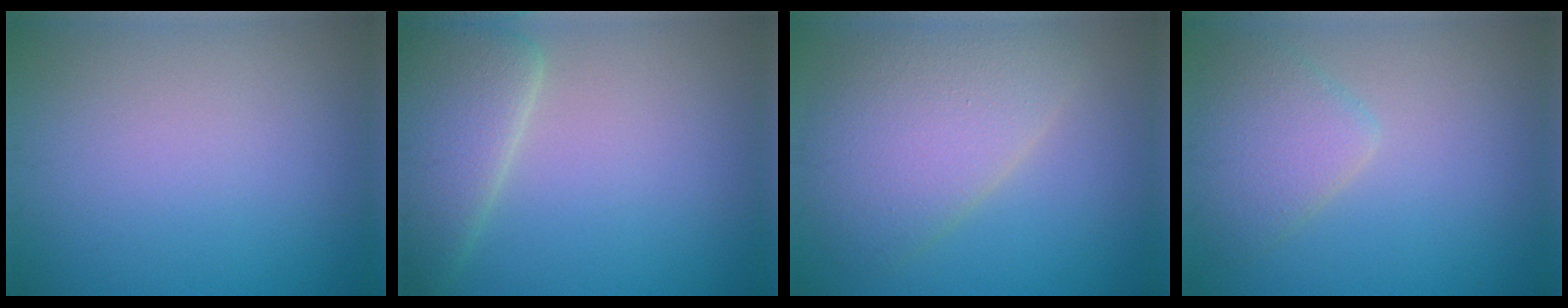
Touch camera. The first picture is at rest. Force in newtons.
{"total": 6.2, "press": 6.2, "slide": 0.2}
{"total": 6.3, "press": 6.3, "slide": 0.4}
{"total": 3.3, "press": 3.3, "slide": 0.1}